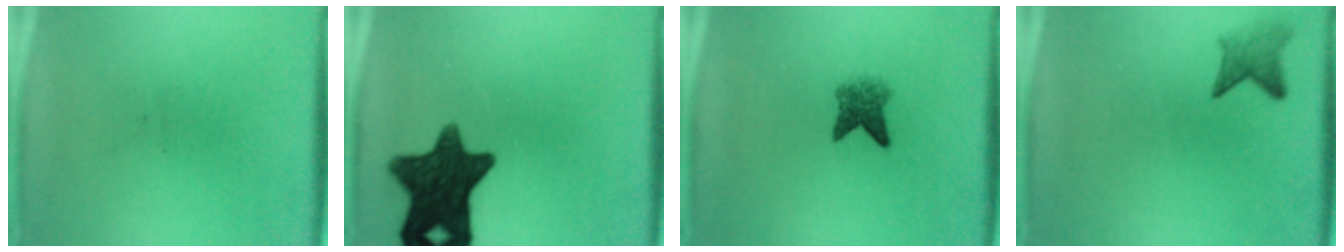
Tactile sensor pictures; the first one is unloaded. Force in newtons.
{"total": 13.7}
{"total": 3.4}
{"total": 2.4}